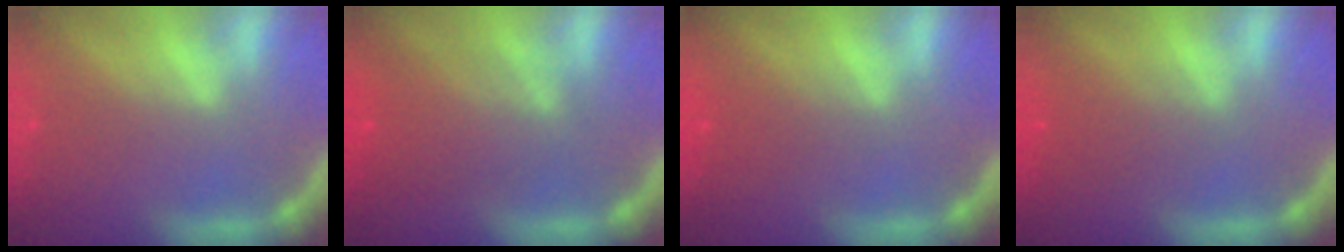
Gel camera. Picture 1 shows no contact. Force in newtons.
{"total": 5.1}
{"total": 2.0}
{"total": 2.5}